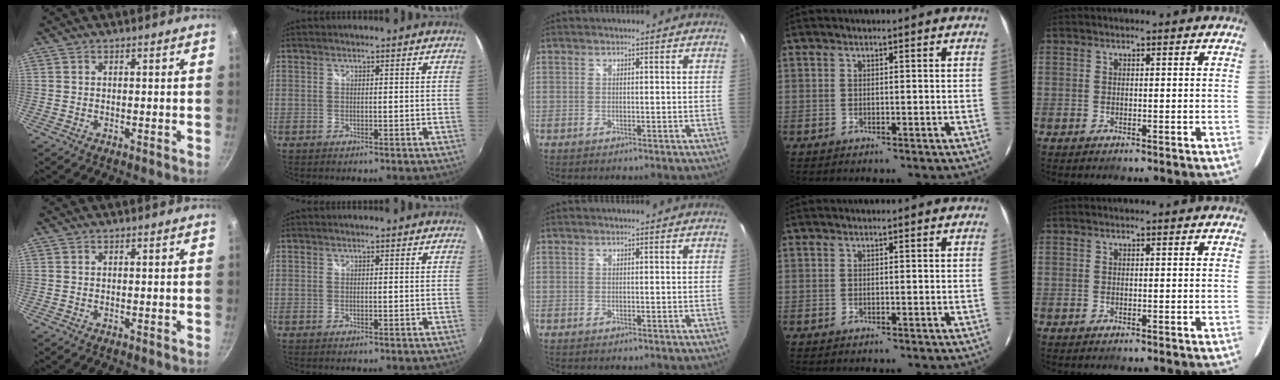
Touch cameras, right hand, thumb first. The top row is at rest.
{}